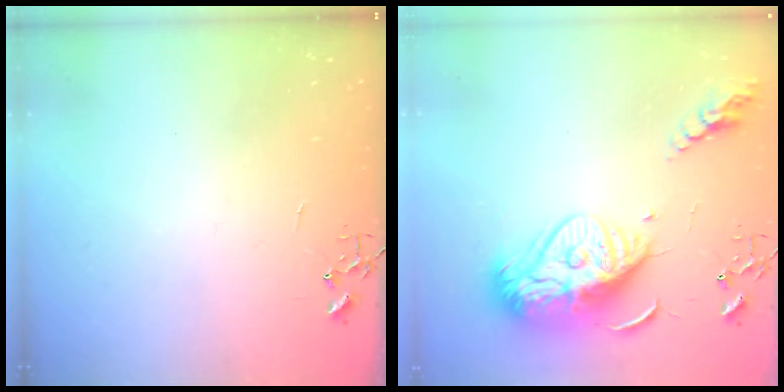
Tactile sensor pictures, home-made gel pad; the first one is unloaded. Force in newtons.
{"total": 18.4, "press": 18.3, "slide": 1.7}